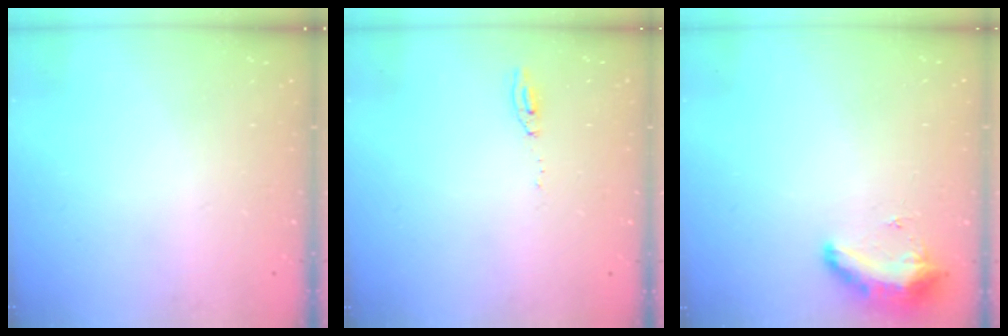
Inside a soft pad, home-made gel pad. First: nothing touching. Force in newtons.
{"total": 4.8, "press": 4.8, "slide": 0.6}
{"total": 8.8, "press": 8.8, "slide": 0.7}